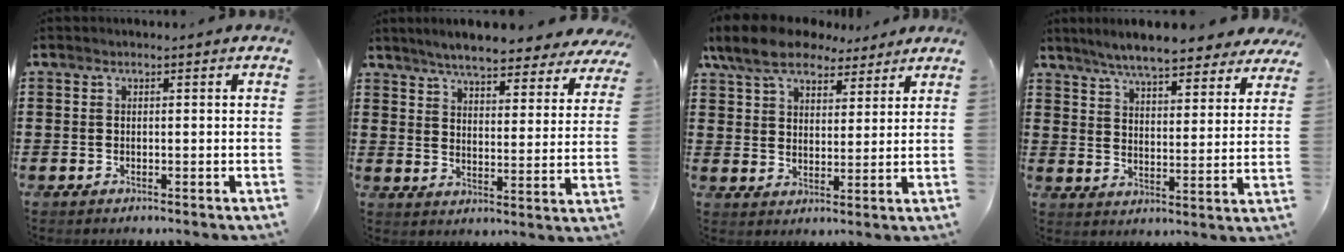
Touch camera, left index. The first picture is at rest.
{"total": 5.8, "force": [5.6, 0.2, 1.7], "torque": [-0.059, -0.030, 0.096]}
{"total": 8.9, "force": [7.2, 3.7, 3.6], "torque": [-0.090, -0.010, 0.135]}
{"total": 6.9, "force": [6.5, 0.3, 2.4], "torque": [-0.073, -0.028, 0.115]}